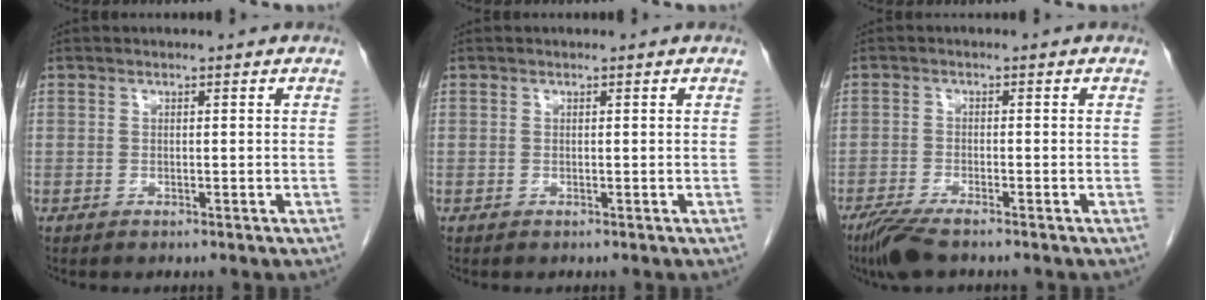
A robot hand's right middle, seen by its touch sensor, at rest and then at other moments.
{"total": 0.0}
{"total": 5.1, "force": [-3.8, 0.8, 3.3], "torque": [-0.066, -0.014, -0.069]}